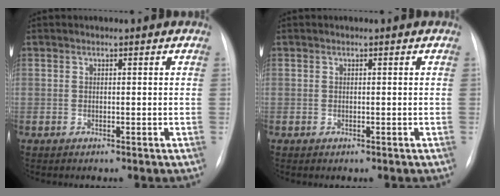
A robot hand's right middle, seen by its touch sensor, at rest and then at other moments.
{"total": 0.0}